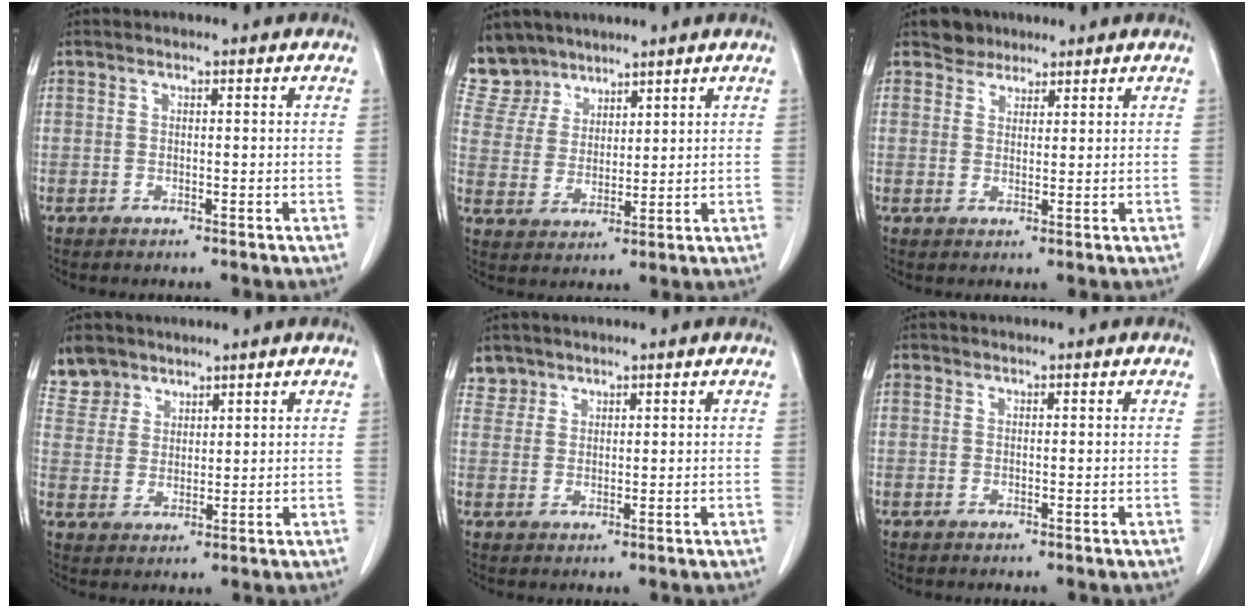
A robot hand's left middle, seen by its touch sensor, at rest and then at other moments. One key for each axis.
{"total": 8.0, "fx": 6.9, "fy": 4.1, "fz": 0.2, "tx": -0.007, "ty": 0.008, "tz": 0.146}
{"total": 2.8, "fx": 2.3, "fy": 1.6, "fz": 0.0, "tx": -0.001, "ty": 0.008, "tz": 0.036}
{"total": 5.9, "fx": 4.7, "fy": 3.5, "fz": 0.1, "tx": 0.004, "ty": 0.004, "tz": 0.096}
{"total": 2.5, "fx": 2.0, "fy": 1.4, "fz": -0.5, "tx": 0.017, "ty": 0.006, "tz": 0.036}
{"total": 0.7, "fx": 0.3, "fy": 0.6, "fz": 0.2, "tx": 0.003, "ty": 0.007, "tz": 0.005}